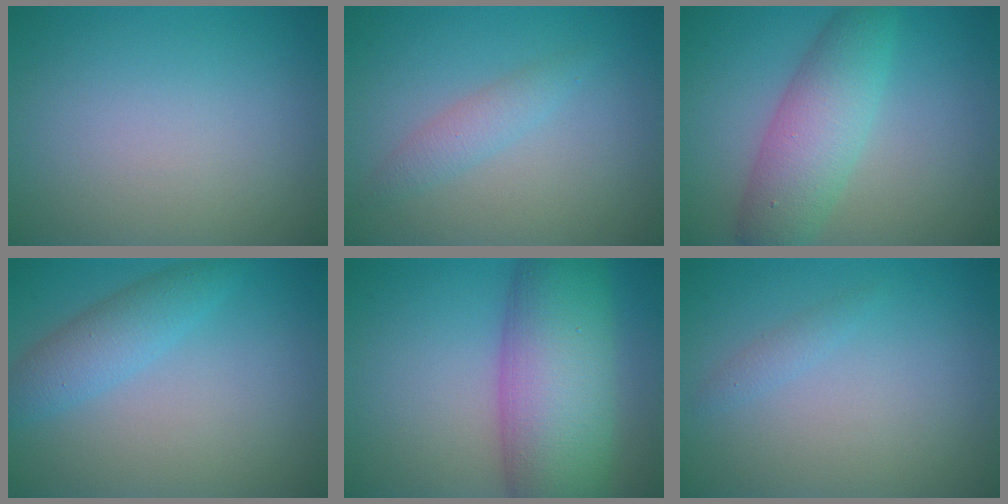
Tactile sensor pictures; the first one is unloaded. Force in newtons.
{"total": 1.8, "press": 1.8, "slide": 0.1}
{"total": 5.4, "press": 5.4, "slide": 0.1}
{"total": 3.1, "press": 3.1, "slide": 0.2}
{"total": 11.2, "press": 11.2, "slide": 0.4}
{"total": 0.8, "press": 0.8, "slide": 0.1}